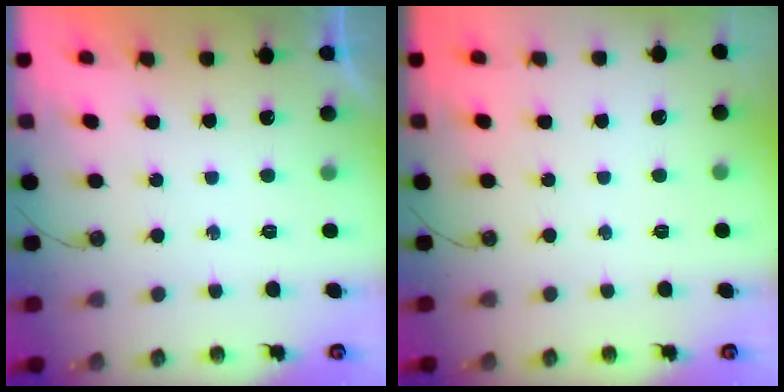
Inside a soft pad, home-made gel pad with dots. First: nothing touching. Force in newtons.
{"total": 0.0}